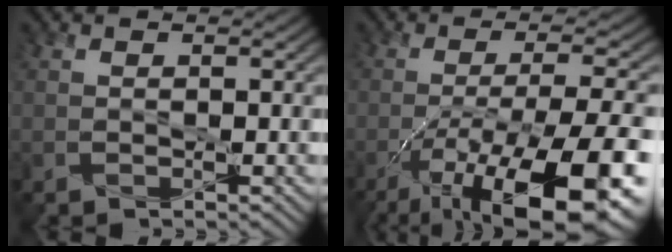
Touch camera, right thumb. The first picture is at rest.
{"total": 16.3, "force": [-8.9, 4.7, 12.8], "torque": [-0.209, -0.010, -0.135]}